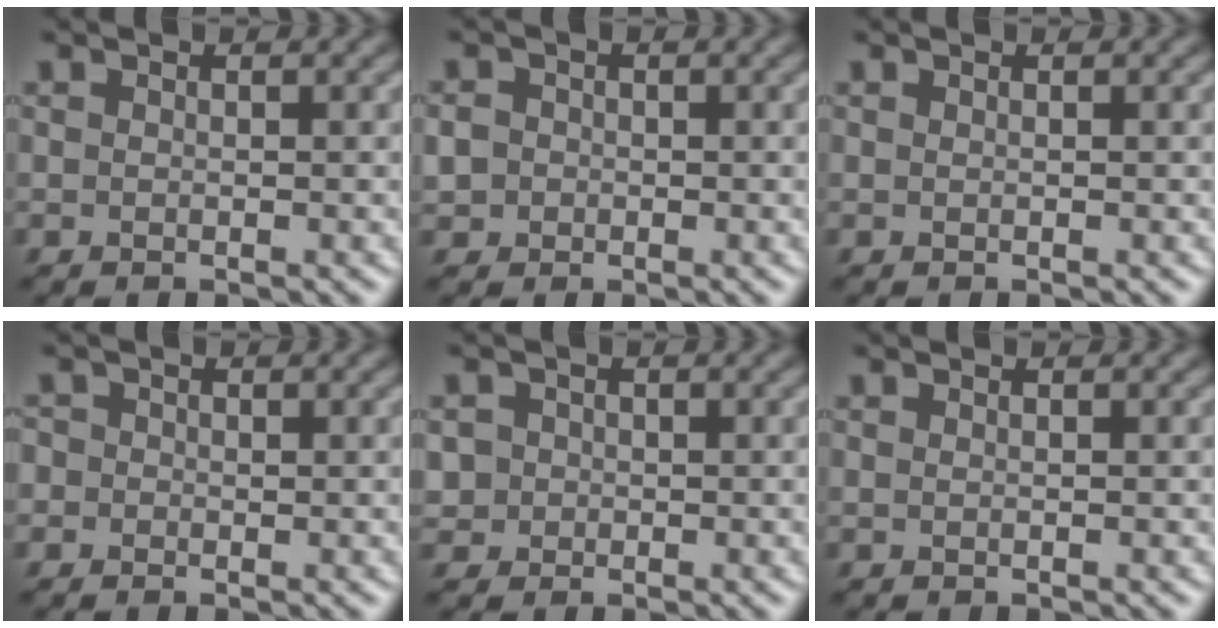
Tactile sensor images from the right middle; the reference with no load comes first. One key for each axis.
{"total": 2.3, "fx": -0.2, "fy": 2.2, "fz": 0.7, "tx": -0.007, "ty": 0.007, "tz": -0.010}
{"total": 0.0}
{"total": 1.5, "fx": 0.1, "fy": 1.4, "fz": 0.4, "tx": 0.005, "ty": 0.007, "tz": -0.015}
{"total": 2.4, "fx": 0.0, "fy": 2.3, "fz": 0.5, "tx": -0.002, "ty": 0.015, "tz": -0.007}
{"total": 0.0}